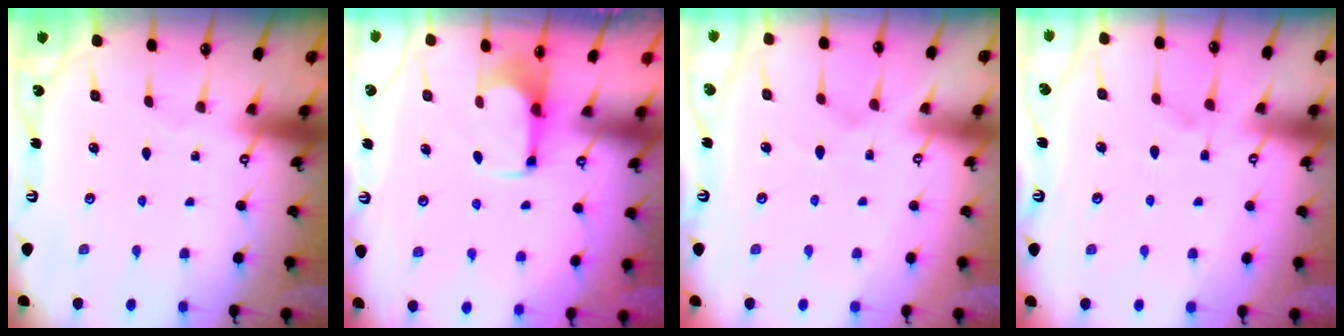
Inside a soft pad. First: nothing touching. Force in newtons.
{"total": 2.8, "press": 2.6, "slide": 1.0}
{"total": 1.7, "press": 1.2, "slide": 1.2}
{"total": 1.4, "press": 0.4, "slide": 1.4}